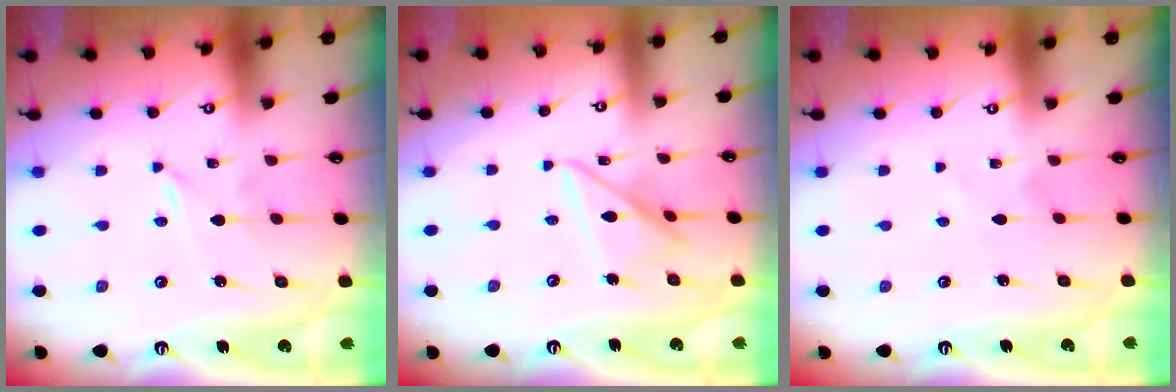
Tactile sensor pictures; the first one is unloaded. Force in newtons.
{"total": 11.1, "press": 11.0, "slide": 1.0}
{"total": 2.2, "press": 2.2, "slide": 0.3}